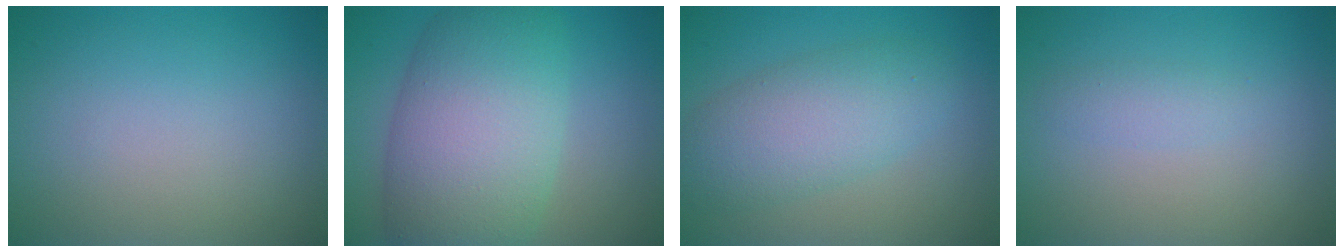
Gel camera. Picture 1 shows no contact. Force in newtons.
{"total": 10.7, "press": 10.7, "slide": 0.2}
{"total": 5.4, "press": 5.4, "slide": 0.2}
{"total": 1.1, "press": 1.1, "slide": 0.0}